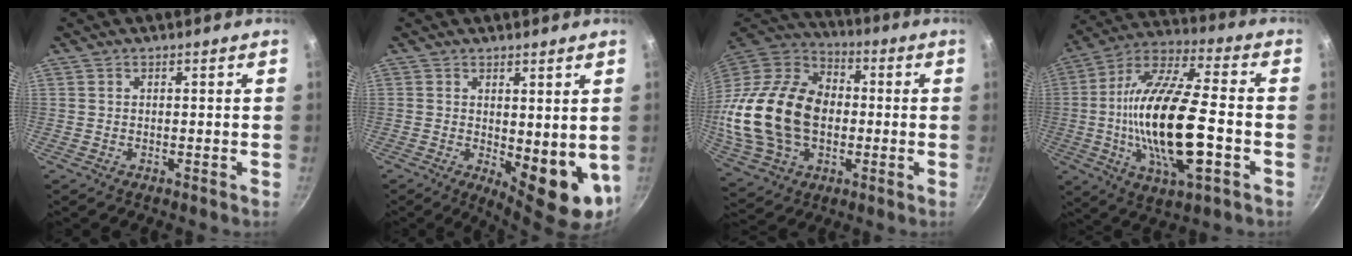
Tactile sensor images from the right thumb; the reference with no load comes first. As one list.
[{"total": 10.6, "force": [0.1, 4.6, 9.5], "torque": [-0.103, -0.018, 0.015]}, {"total": 26.0, "force": [-1.4, 18.0, 18.6], "torque": [-0.348, 0.028, -0.018]}, {"total": 23.3, "force": [-3.7, 8.3, 21.5], "torque": [-0.404, 0.017, -0.075]}]